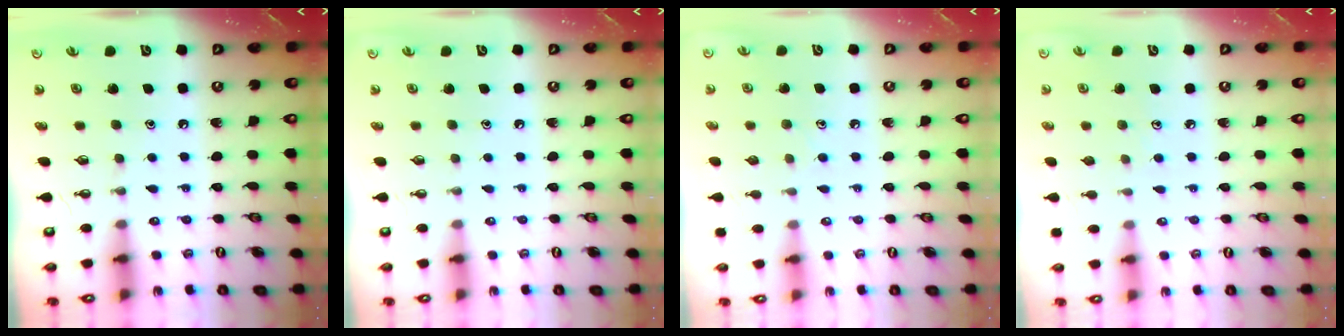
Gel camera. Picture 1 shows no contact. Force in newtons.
{"total": 0.0}
{"total": 5.7, "press": 5.7, "slide": 0.5}
{"total": 3.6, "press": 3.6, "slide": 0.3}